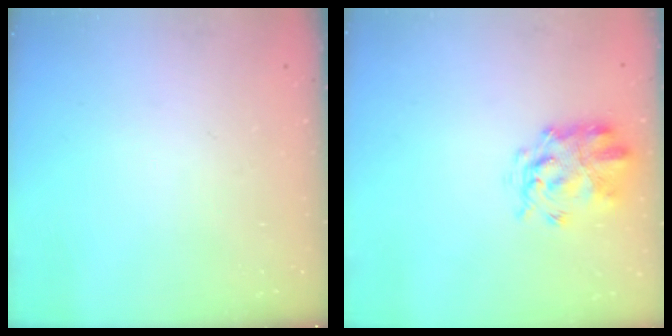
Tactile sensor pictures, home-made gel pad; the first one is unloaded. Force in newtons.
{"total": 3.7, "press": 3.6, "slide": 1.0}